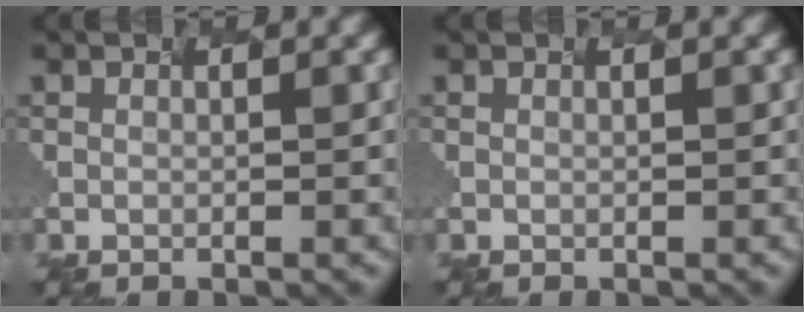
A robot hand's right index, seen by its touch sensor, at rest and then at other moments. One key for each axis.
{"total": 0.0}